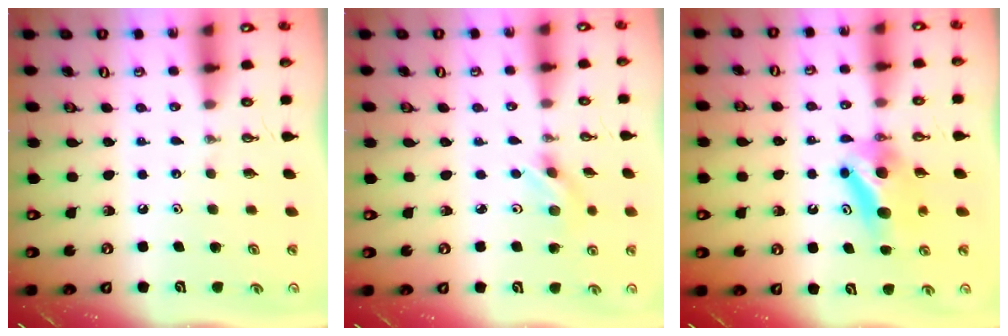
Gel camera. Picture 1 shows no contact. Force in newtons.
{"total": 2.0, "press": 1.9, "slide": 0.4}
{"total": 9.3, "press": 5.7, "slide": 7.3}